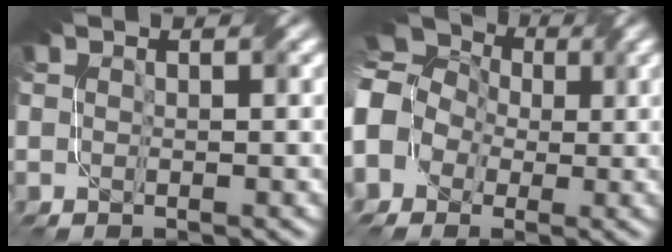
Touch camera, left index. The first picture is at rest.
{"total": 11.9, "force": [0.1, 10.4, 5.8], "torque": [-0.141, 0.025, -0.048]}